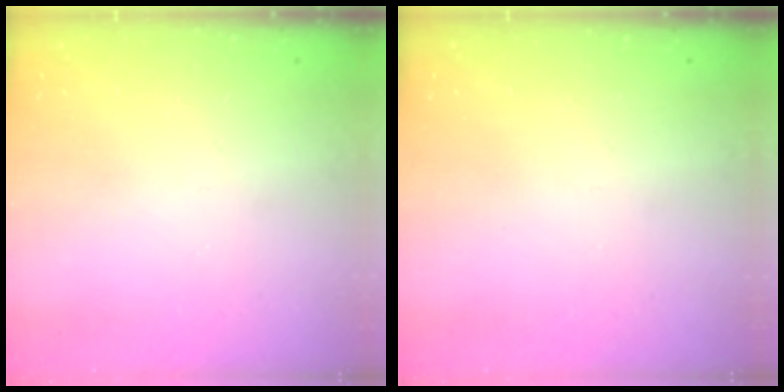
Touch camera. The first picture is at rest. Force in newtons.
{"total": 0.0}